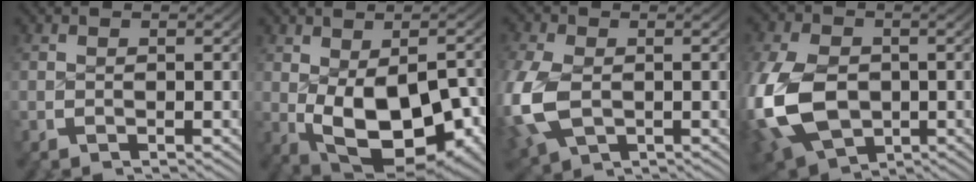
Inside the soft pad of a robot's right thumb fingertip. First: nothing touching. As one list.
[{"total": 13.5, "force": [-2.7, 8.5, 10.2], "torque": [-0.189, -0.055, -0.008]}, {"total": 7.7, "force": [-1.2, 5.8, 5.0], "torque": [-0.157, -0.038, 0.006]}, {"total": 11.9, "force": [-2.1, 8.6, 8.0], "torque": [-0.211, -0.053, -0.008]}]